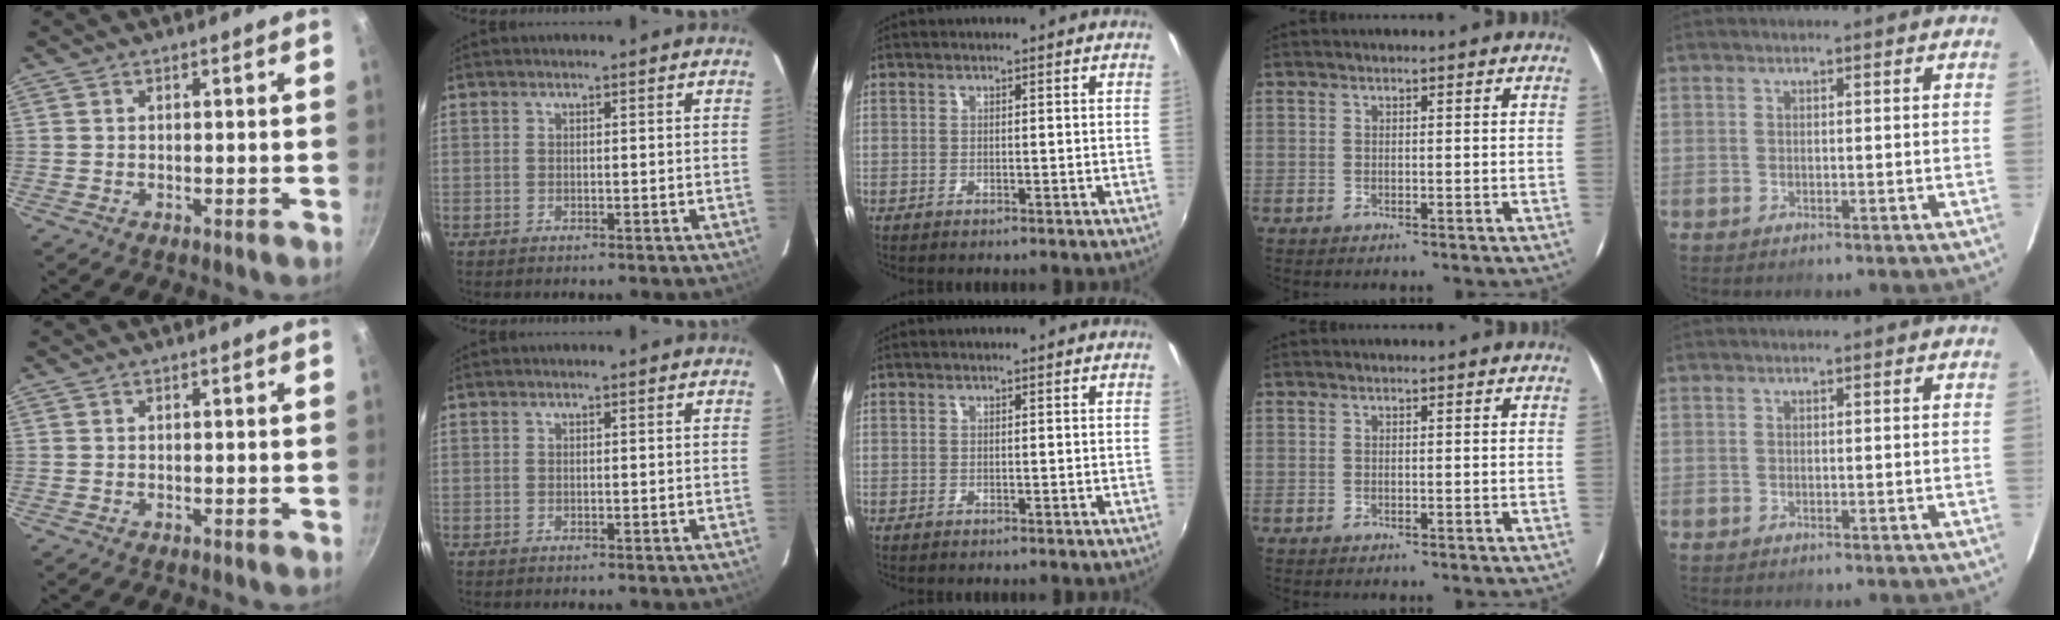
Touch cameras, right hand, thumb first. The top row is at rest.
{}